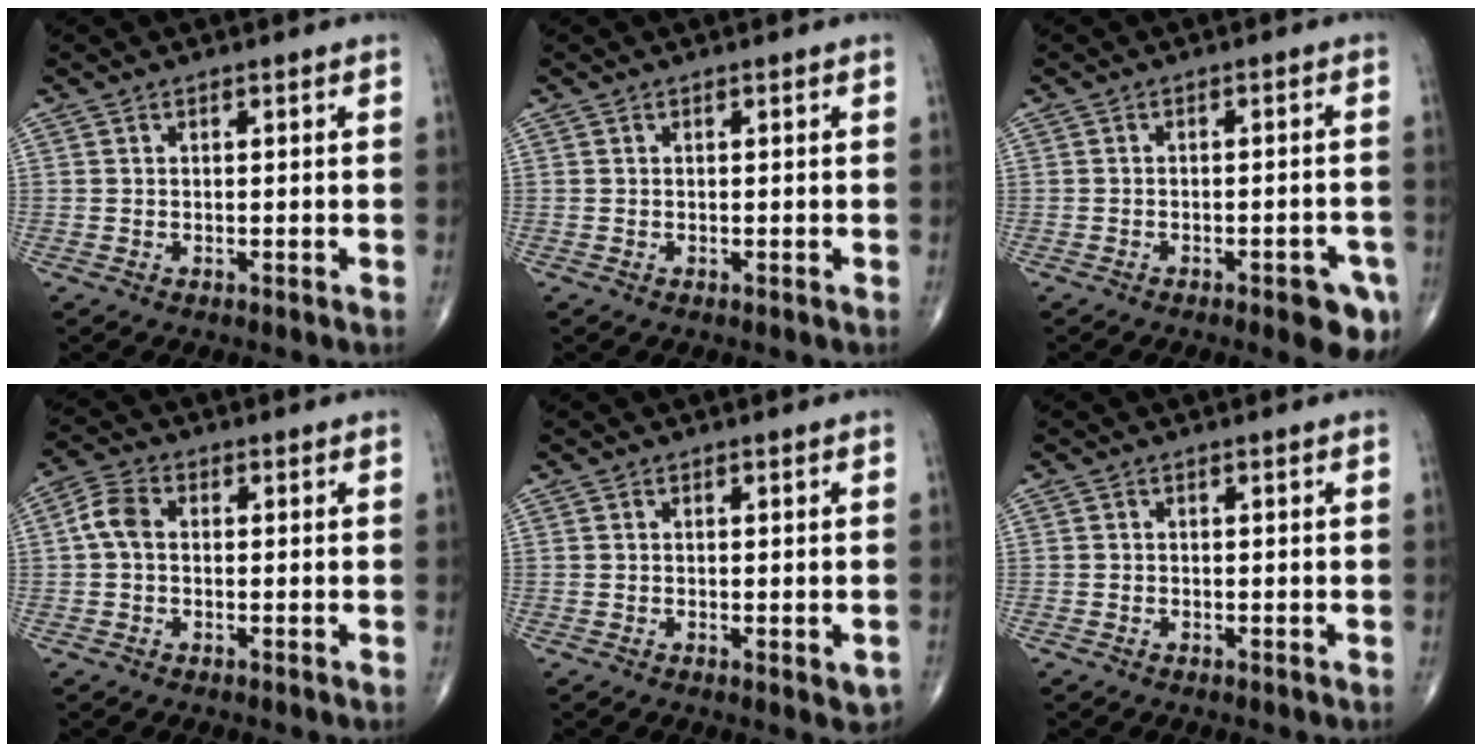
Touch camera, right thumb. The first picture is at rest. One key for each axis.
{"total": 0.0}
{"total": 6.6, "fx": -3.6, "fy": 2.1, "fz": 5.1, "tx": -0.049, "ty": 0.015, "tz": -0.040}
{"total": 4.4, "fx": 0.1, "fy": 3.0, "fz": 3.2, "tx": -0.065, "ty": 0.014, "tz": -0.007}
{"total": 2.8, "fx": -0.9, "fy": 1.1, "fz": 2.4, "tx": -0.021, "ty": -0.004, "tz": -0.008}
{"total": 0.0}